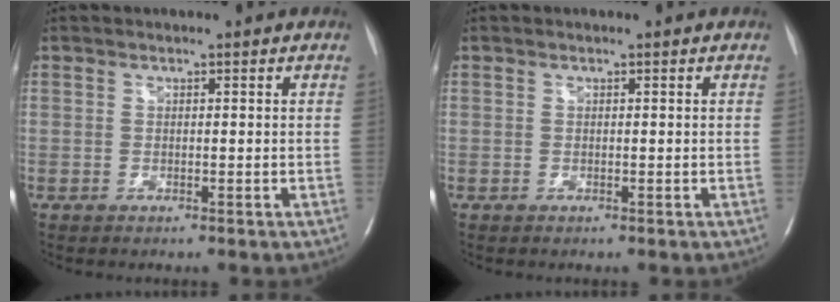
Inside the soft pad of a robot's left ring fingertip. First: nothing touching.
{"total": 0.0}